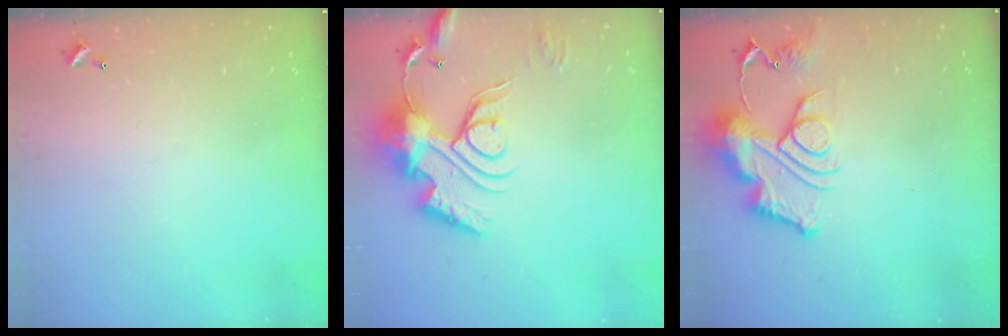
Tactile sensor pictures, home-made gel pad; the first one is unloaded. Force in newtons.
{"total": 18.4, "press": 18.3, "slide": 1.8}
{"total": 13.4, "press": 13.4, "slide": 1.4}